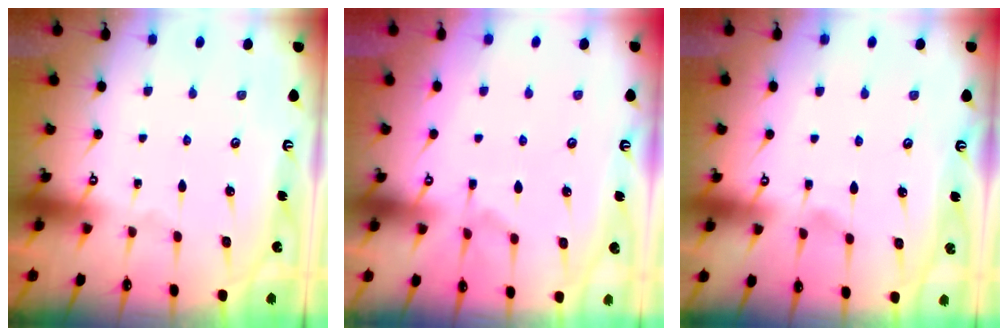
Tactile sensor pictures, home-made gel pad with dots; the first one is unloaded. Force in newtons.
{"total": 2.2, "press": 1.8, "slide": 1.3}
{"total": 3.5, "press": 3.4, "slide": 0.4}